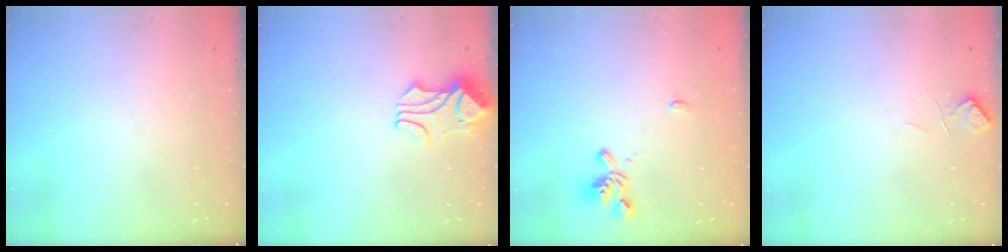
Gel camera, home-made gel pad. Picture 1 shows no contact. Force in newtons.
{"total": 1.5, "press": 1.2, "slide": 1.0}
{"total": 1.2, "press": 0.7, "slide": 1.0}
{"total": 1.0, "press": 0.7, "slide": 0.6}